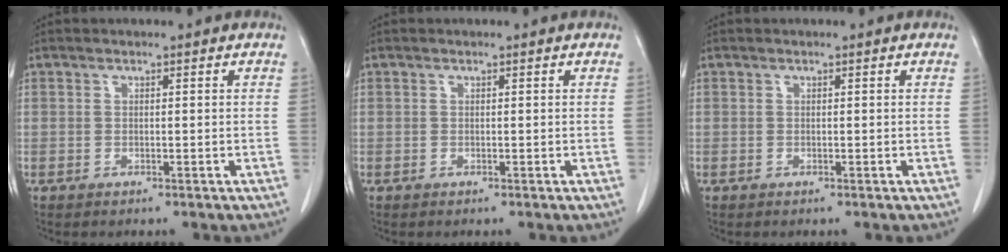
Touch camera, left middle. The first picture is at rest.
{"total": 0.0}
{"total": 0.0}